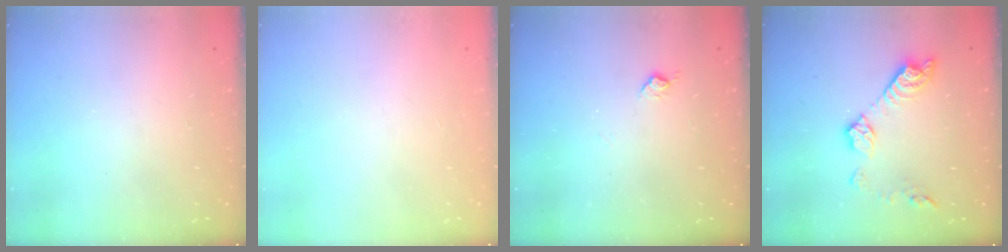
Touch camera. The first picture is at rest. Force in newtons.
{"total": 0.0}
{"total": 5.3, "press": 5.2, "slide": 0.8}
{"total": 11.5, "press": 11.5, "slide": 0.5}